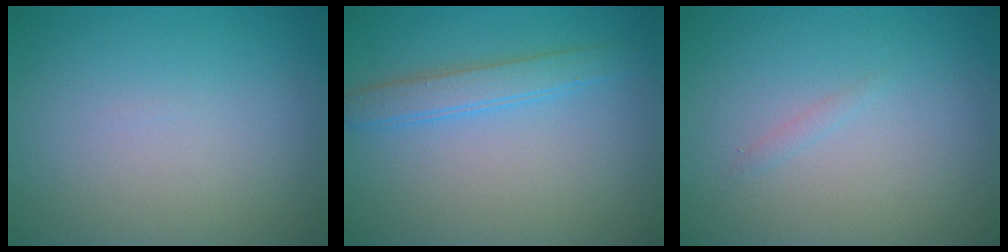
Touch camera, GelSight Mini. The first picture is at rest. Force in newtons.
{"total": 2.5, "press": 2.5, "slide": 0.1}
{"total": 0.6, "press": 0.6, "slide": 0.0}